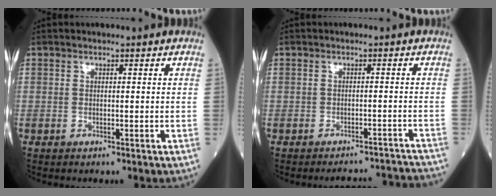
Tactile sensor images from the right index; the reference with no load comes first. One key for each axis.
{"total": 7.8, "fx": -7.8, "fy": 0.3, "fz": -0.1, "tx": 0.012, "ty": 0.011, "tz": -0.088}